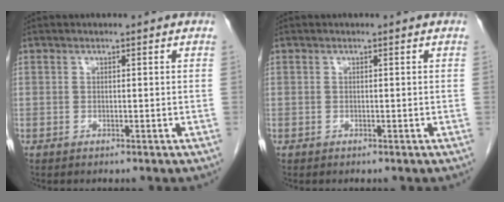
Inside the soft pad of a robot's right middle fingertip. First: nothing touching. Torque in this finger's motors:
{"motor_torque": [0.30, -0.12, -0.02, -0.02]}